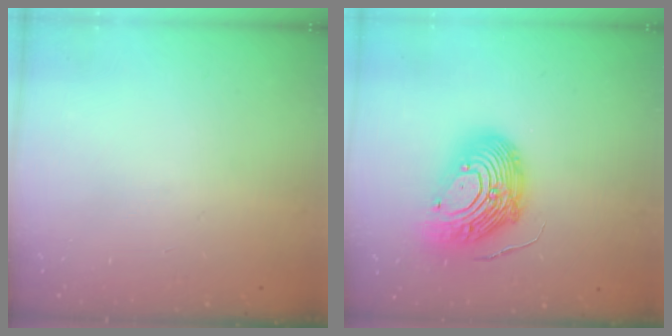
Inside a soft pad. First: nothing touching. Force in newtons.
{"total": 18.0, "press": 17.9, "slide": 1.9}